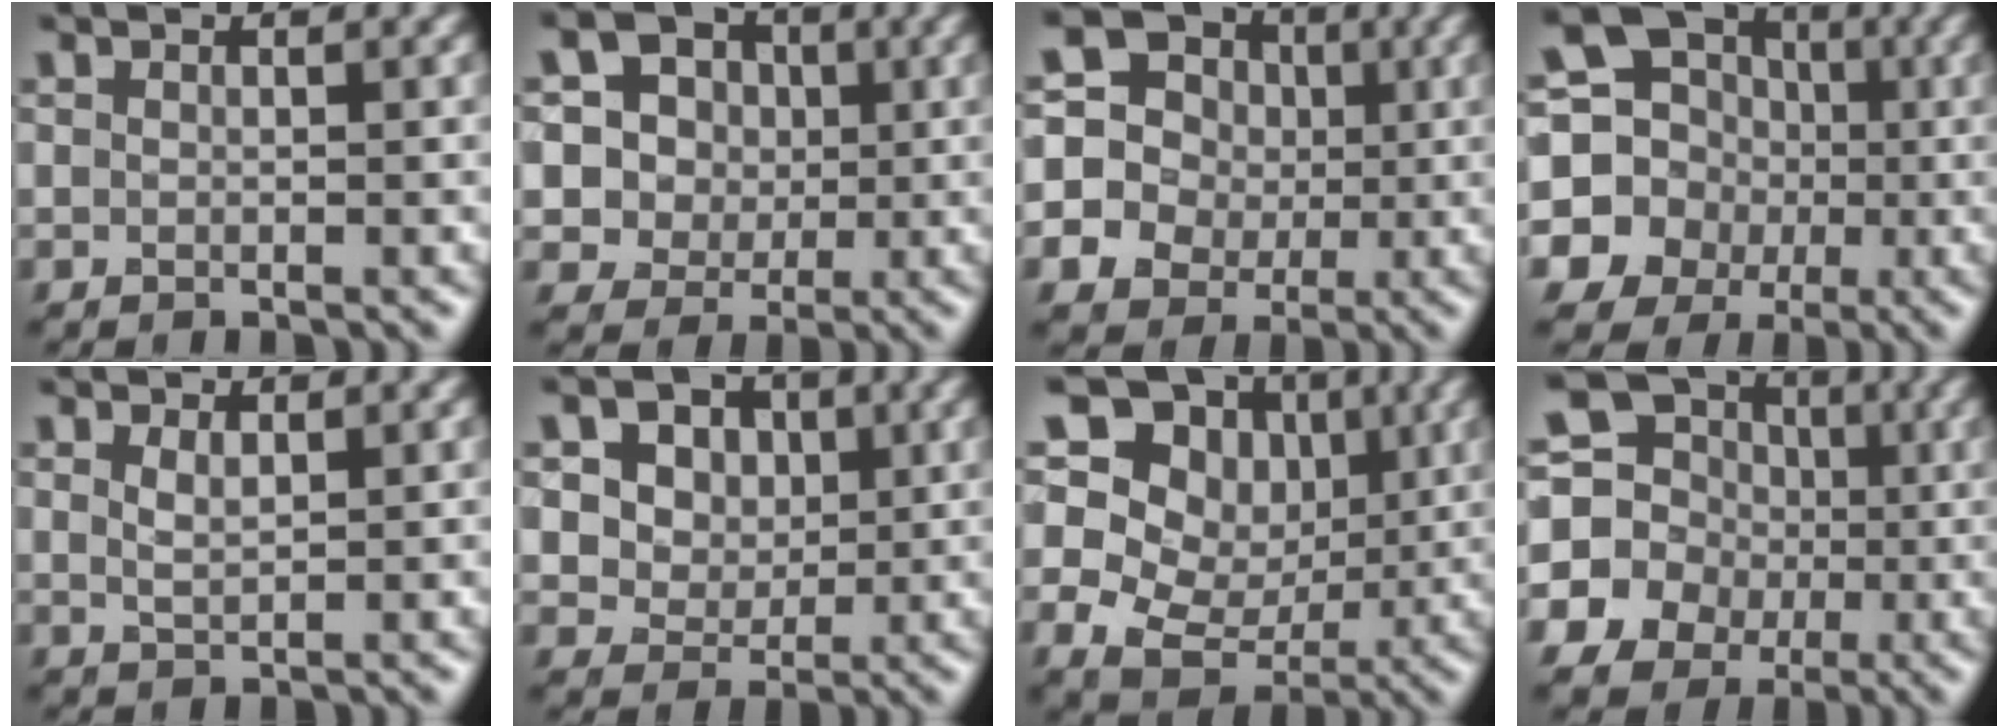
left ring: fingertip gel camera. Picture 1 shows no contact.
{"total": 9.3, "force": [2.5, 8.2, 3.7], "torque": [-0.090, 0.032, 0.034]}
{"total": 15.7, "force": [0.6, 15.0, 4.5], "torque": [-0.133, 0.004, -0.015]}
{"total": 14.3, "force": [-1.3, 13.6, 4.3], "torque": [-0.130, -0.006, -0.051]}
{"total": 1.4, "force": [0.8, 0.6, 1.0], "torque": [-0.022, -0.003, 0.018]}
{"total": 10.5, "force": [4.4, 8.1, 5.2], "torque": [-0.098, 0.027, 0.054]}
{"total": 12.9, "force": [4.1, 10.7, 6.0], "torque": [-0.141, 0.045, 0.049]}
{"total": 15.5, "force": [0.1, 14.9, 4.4], "torque": [-0.152, 0.001, -0.035]}